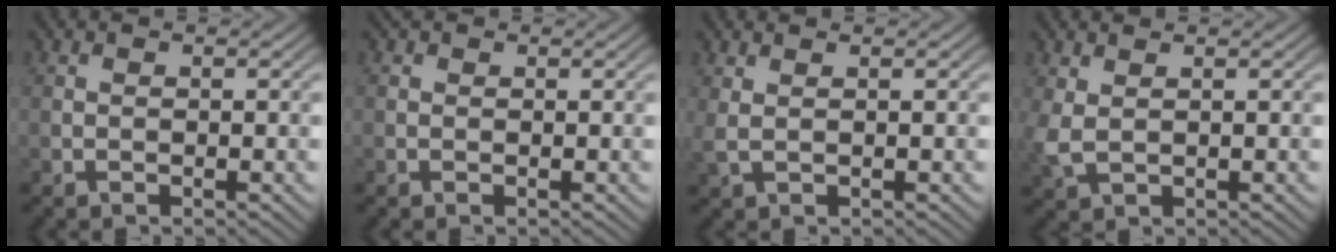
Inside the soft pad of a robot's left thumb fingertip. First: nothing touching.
{"total": 0.6, "force": [0.2, 0.6, 0.1], "torque": [-0.003, 0.000, 0.000]}
{"total": 1.7, "force": [0.9, 0.4, 1.4], "torque": [-0.037, 0.005, 0.020]}
{"total": 2.6, "force": [0.9, 1.3, 2.1], "torque": [-0.066, 0.000, 0.018]}